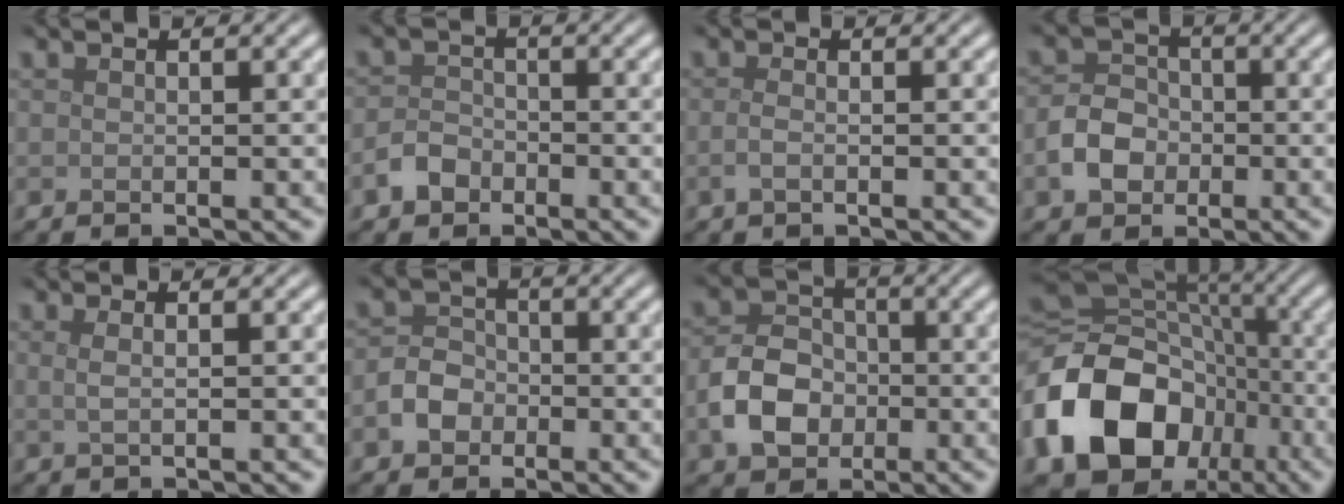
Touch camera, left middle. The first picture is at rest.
{"total": 2.3, "force": [-1.4, 1.6, 0.9], "torque": [-0.012, 0.006, -0.032]}
{"total": 1.2, "force": [-0.3, 0.5, 1.0], "torque": [-0.022, -0.003, -0.011]}
{"total": 3.5, "force": [-1.2, 2.8, 1.8], "torque": [-0.034, 0.004, -0.026]}
{"total": 1.5, "force": [0.4, 0.7, 1.2], "torque": [-0.016, -0.003, -0.001]}
{"total": 2.8, "force": [-1.2, 2.2, 1.3], "torque": [-0.021, 0.006, -0.027]}
{"total": 5.2, "force": [-1.5, 3.9, 3.0], "torque": [-0.059, 0.003, -0.033]}
{"total": 17.9, "force": [-5.8, 13.9, 9.7], "torque": [-0.223, -0.015, -0.111]}